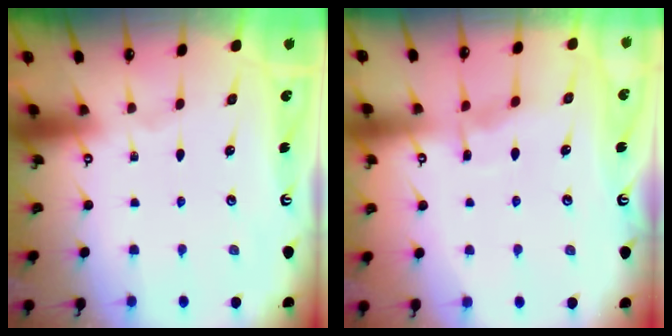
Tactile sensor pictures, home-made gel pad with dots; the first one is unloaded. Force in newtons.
{"total": 5.1, "press": 5.0, "slide": 0.6}